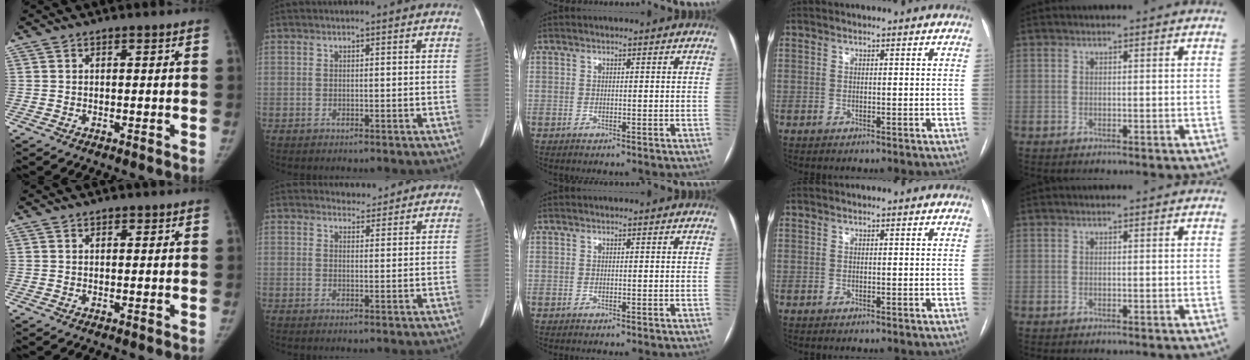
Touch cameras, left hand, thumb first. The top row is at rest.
{"thumb": {"total": 0.8, "force": [0.5, 0.6, 0.2], "torque": [0.006, -0.002, 0.006]}, "index": {"total": 4.5, "force": [4.3, 1.5, 0.0], "torque": [0.005, 0.008, 0.048]}}